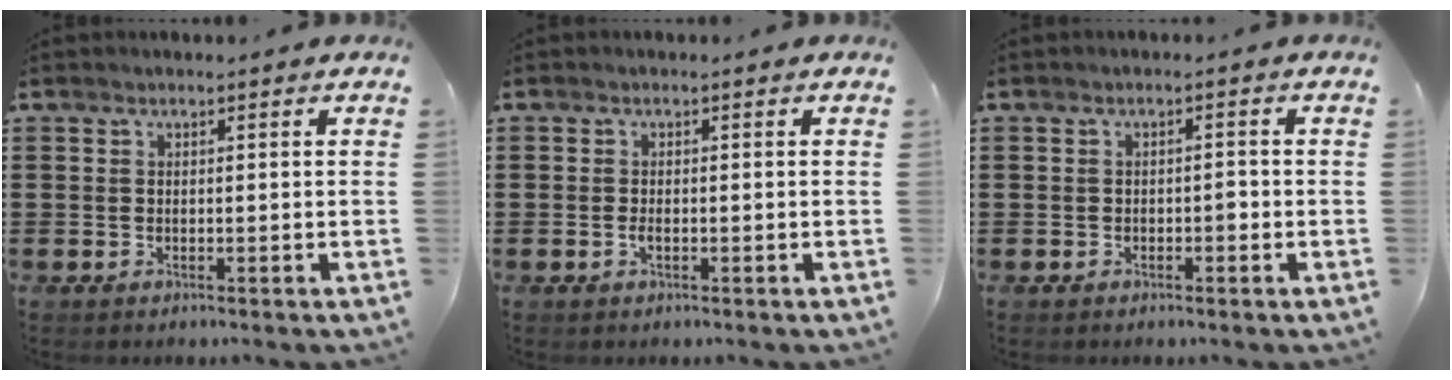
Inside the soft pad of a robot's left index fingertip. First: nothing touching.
{"total": 0.9, "force": [-0.5, 0.3, 0.7], "torque": [-0.023, -0.007, -0.010]}
{"total": 1.2, "force": [-0.5, 0.5, 1.0], "torque": [-0.022, 0.002, -0.010]}